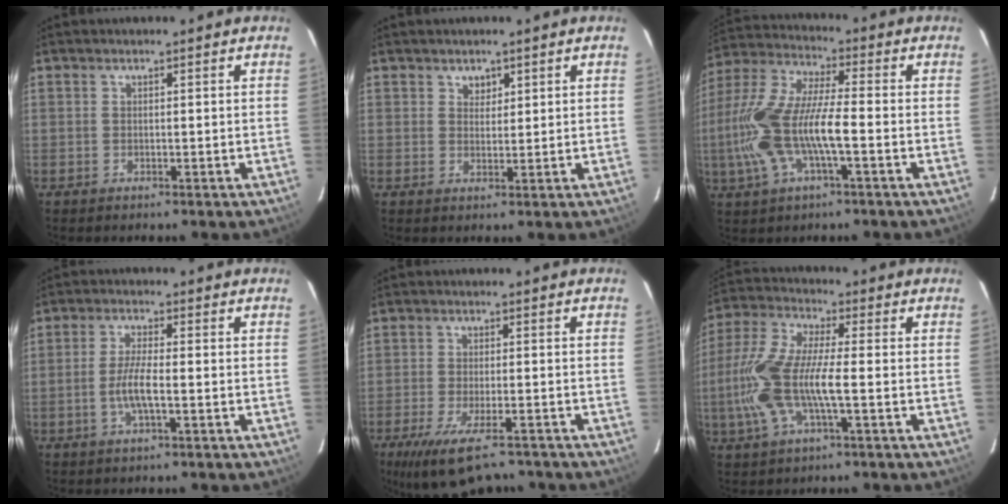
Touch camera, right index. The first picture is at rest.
{"total": 2.1, "force": [1.2, 1.6, 0.4], "torque": [0.000, 0.004, 0.020]}
{"total": 16.7, "force": [-3.7, 4.7, 15.6], "torque": [-0.321, -0.002, -0.073]}
{"total": 5.4, "force": [-1.5, 0.8, 5.1], "torque": [-0.103, -0.002, -0.030]}
{"total": 13.7, "force": [-10.1, 4.3, 8.3], "torque": [-0.171, -0.041, -0.164]}
{"total": 14.5, "force": [-2.8, 3.7, 13.8], "torque": [-0.293, -0.001, -0.056]}